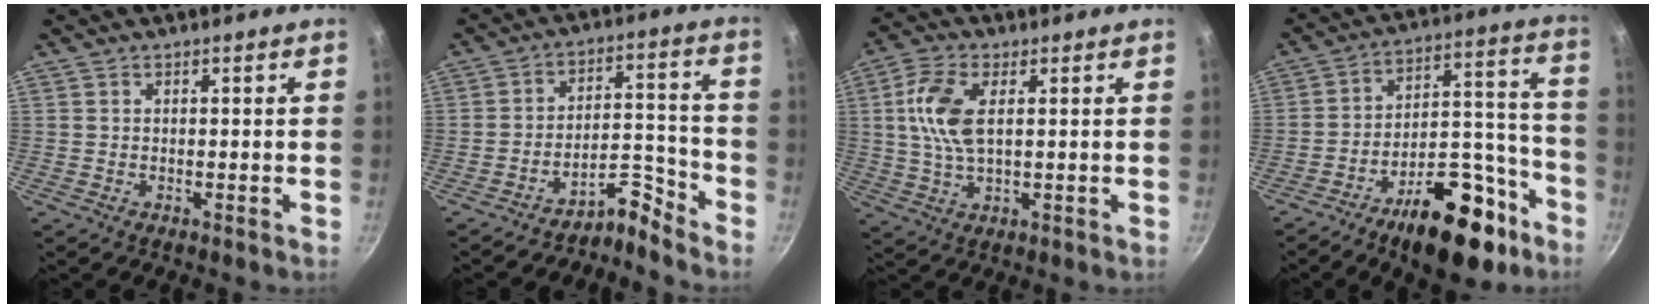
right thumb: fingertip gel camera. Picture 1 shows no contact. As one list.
[{"total": 6.7, "force": [-6.4, 1.4, 1.5], "torque": [-0.001, 0.082, -0.123]}, {"total": 9.7, "force": [2.0, 4.8, 8.1], "torque": [-0.164, 0.007, 0.038]}, {"total": 21.2, "force": [-13.0, 9.7, 13.6], "torque": [-0.149, 0.100, -0.193]}]